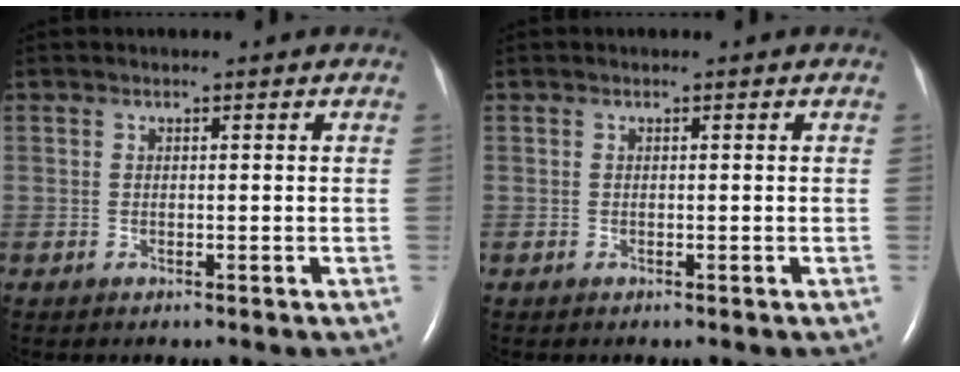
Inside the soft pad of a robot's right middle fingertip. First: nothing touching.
{"total": 0.0}